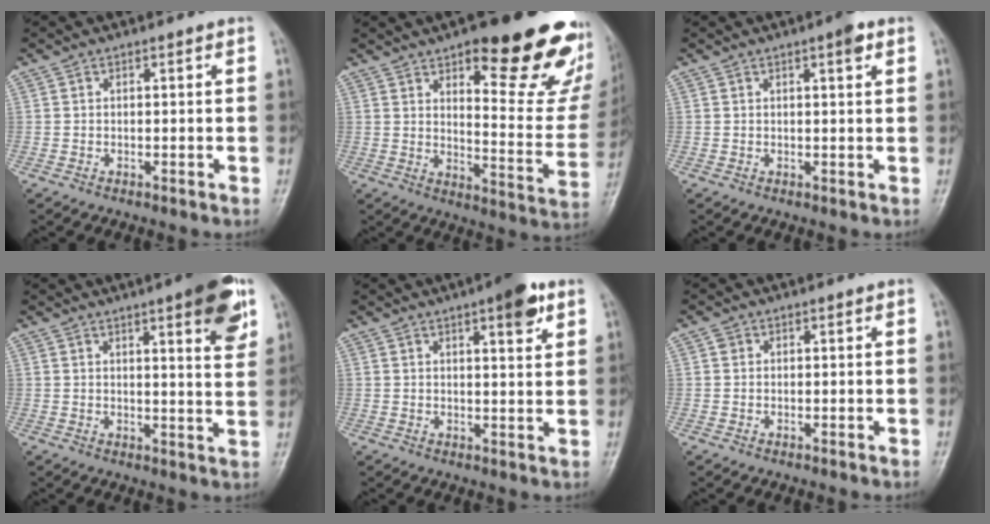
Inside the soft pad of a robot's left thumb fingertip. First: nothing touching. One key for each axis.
{"total": 25.1, "fx": 14.6, "fy": 7.9, "fz": 18.8, "tx": -0.196, "ty": -0.075, "tz": 0.195}
{"total": 2.6, "fx": 1.4, "fy": 0.5, "fz": 2.1, "tx": -0.028, "ty": -0.003, "tz": 0.017}
{"total": 10.5, "fx": 5.6, "fy": 2.1, "fz": 8.6, "tx": -0.095, "ty": -0.024, "tz": 0.068}
{"total": 6.9, "fx": 3.9, "fy": 1.9, "fz": 5.4, "tx": -0.064, "ty": -0.015, "tz": 0.048}
{"total": 0.7, "fx": 0.2, "fy": 0.7, "fz": 0.2, "tx": 0.002, "ty": 0.001, "tz": 0.003}